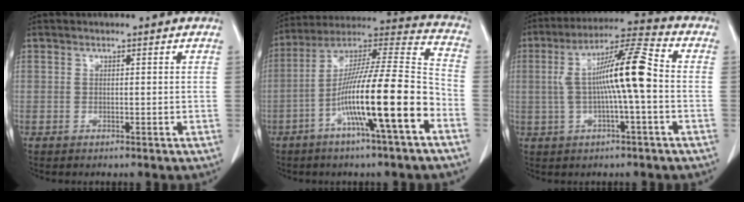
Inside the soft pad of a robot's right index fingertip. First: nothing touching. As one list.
[{"total": 18.6, "force": [-6.9, 0.6, 17.2], "torque": [-0.300, 0.002, -0.123]}, {"total": 11.7, "force": [-0.1, 0.8, 11.7], "torque": [-0.213, 0.026, -0.006]}]